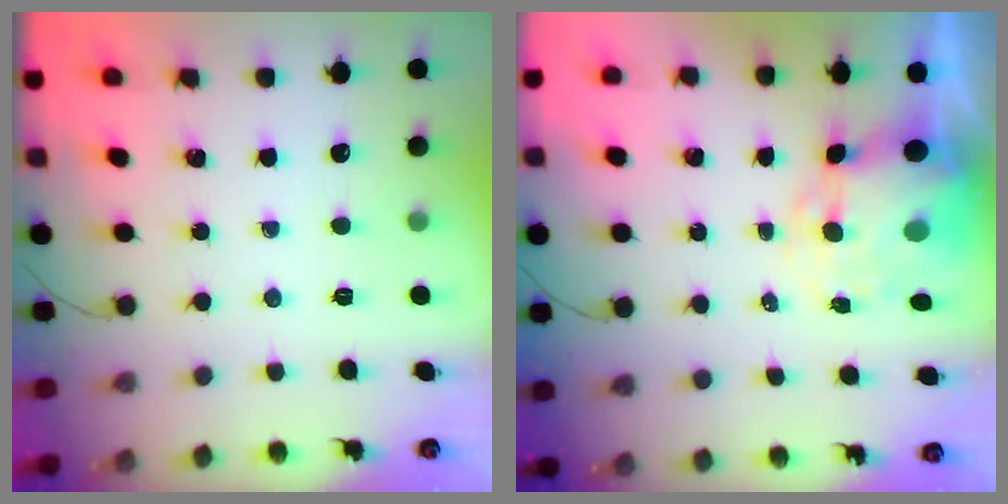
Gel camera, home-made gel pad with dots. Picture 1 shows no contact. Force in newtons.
{"total": 10.6, "press": 10.3, "slide": 2.6}